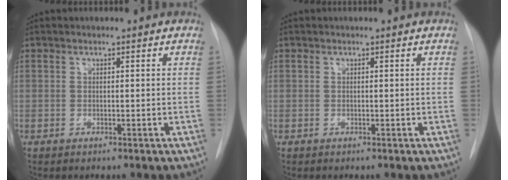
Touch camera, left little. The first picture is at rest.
{"total": 0.0}